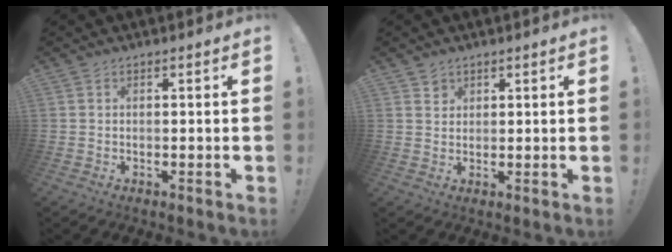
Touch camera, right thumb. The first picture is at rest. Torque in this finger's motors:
{"motor_torque": [0.18, 0.13, -0.02, -0.02, -0.09]}